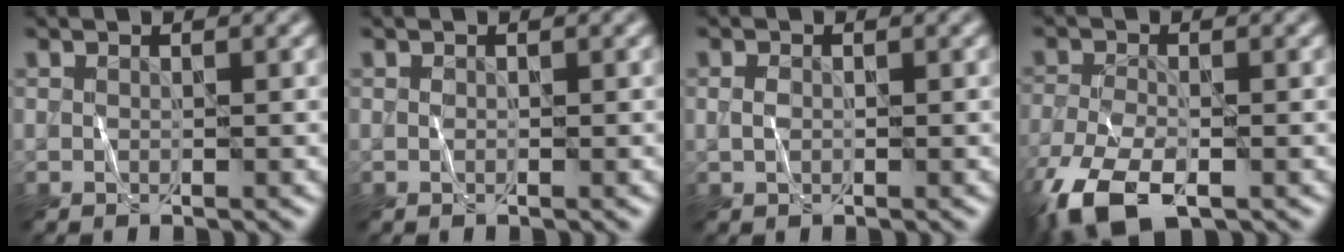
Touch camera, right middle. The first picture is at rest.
{"total": 0.0}
{"total": 0.8, "force": [0.2, 0.6, 0.6], "torque": [-0.016, 0.001, 0.003]}
{"total": 7.1, "force": [-4.2, 3.0, 4.8], "torque": [-0.109, -0.020, -0.087]}